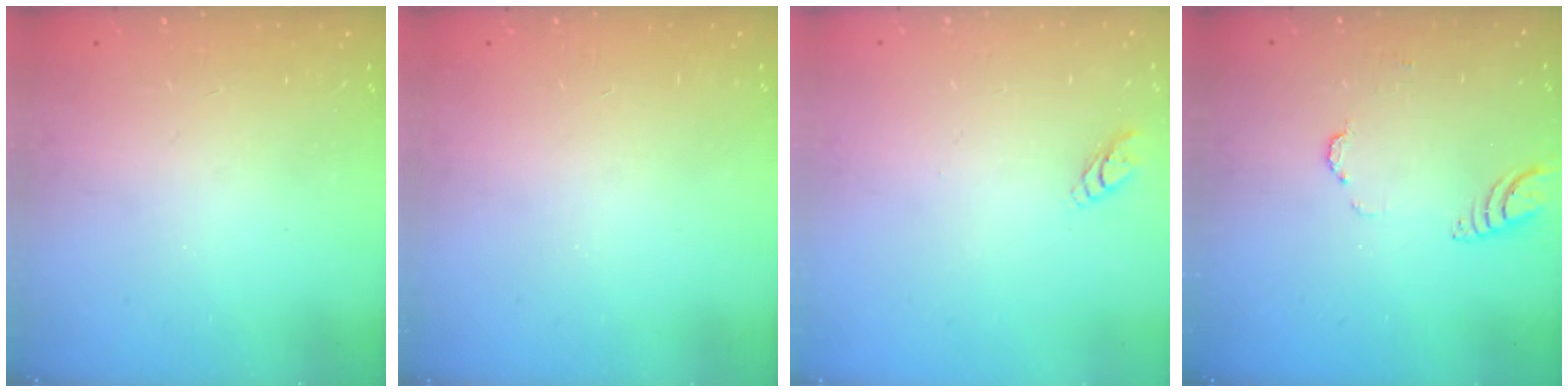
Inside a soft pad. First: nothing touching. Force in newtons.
{"total": 0.0}
{"total": 3.3, "press": 3.3, "slide": 0.3}
{"total": 3.6, "press": 3.6, "slide": 0.5}